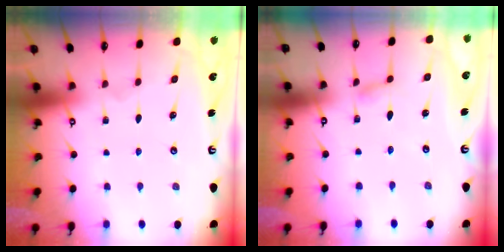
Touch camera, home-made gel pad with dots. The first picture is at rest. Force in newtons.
{"total": 2.1, "press": 2.1, "slide": 0.3}